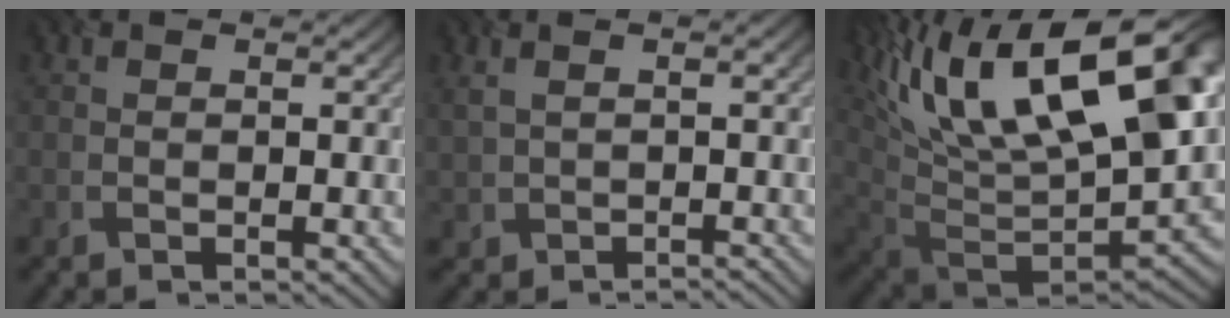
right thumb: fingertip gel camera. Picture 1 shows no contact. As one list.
[{"total": 2.9, "force": [0.5, 1.2, 2.5], "torque": [-0.057, -0.001, 0.012]}, {"total": 21.4, "force": [9.5, 8.9, 17.0], "torque": [-0.285, 0.021, 0.176]}]